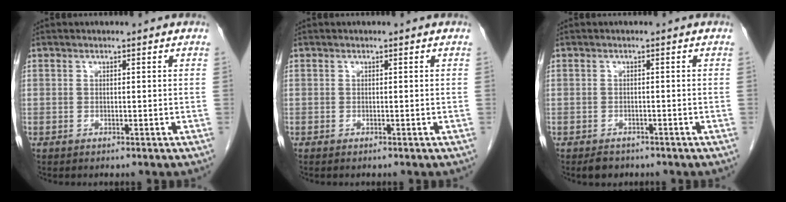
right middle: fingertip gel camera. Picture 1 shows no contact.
{"total": 0.0}
{"total": 2.1, "force": [-1.7, 1.1, 0.6], "torque": [-0.018, -0.003, -0.020]}